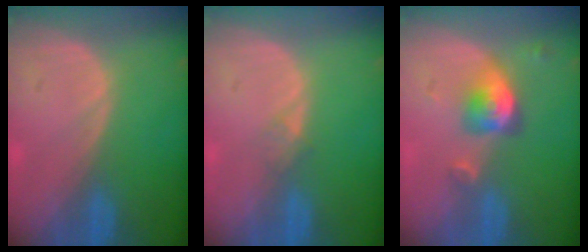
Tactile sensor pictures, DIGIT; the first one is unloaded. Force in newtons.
{"total": 1.1, "press": 1.0, "slide": 0.1}
{"total": 5.1, "press": 4.7, "slide": 2.0}